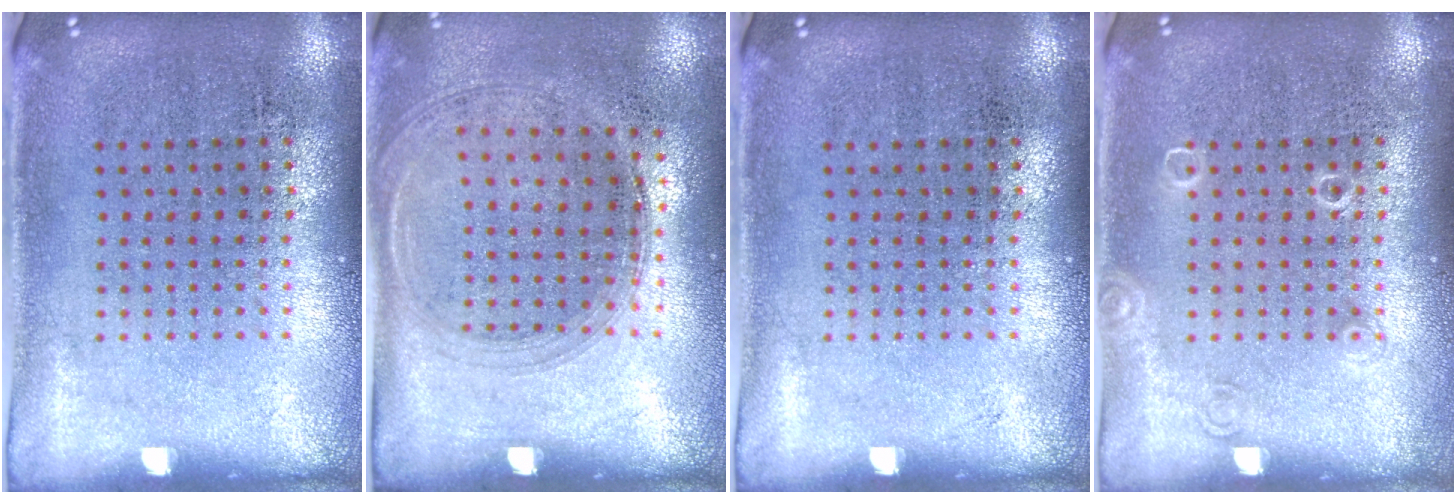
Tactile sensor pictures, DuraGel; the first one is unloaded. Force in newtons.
{"total": 1.4, "press": 1.2, "slide": 0.6}
{"total": 0.0}
{"total": 1.0, "press": 1.0, "slide": 0.2}